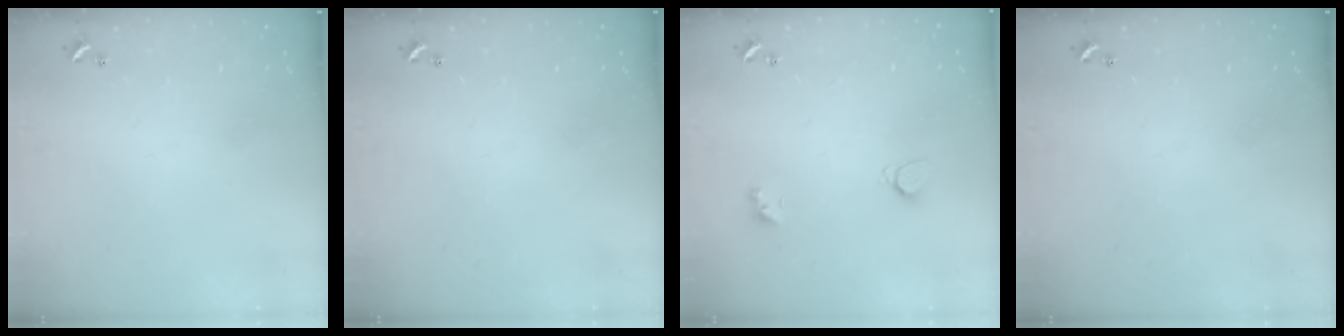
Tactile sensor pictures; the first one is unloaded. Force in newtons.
{"total": 0.0}
{"total": 2.1, "press": 2.0, "slide": 0.4}
{"total": 0.0}